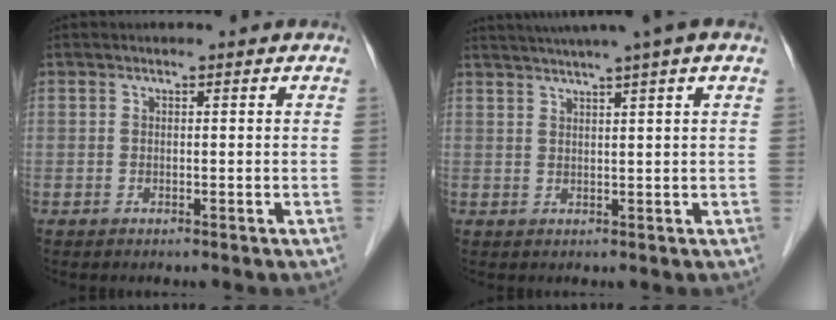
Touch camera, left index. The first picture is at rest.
{"total": 9.0, "force": [6.8, -1.3, 5.8], "torque": [-0.092, 0.033, 0.088]}